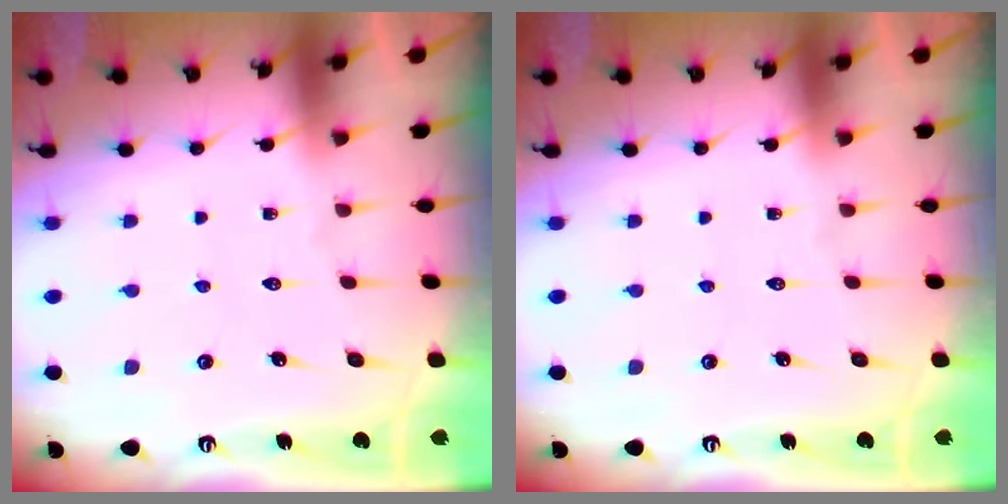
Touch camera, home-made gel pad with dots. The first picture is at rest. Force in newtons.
{"total": 0.0}